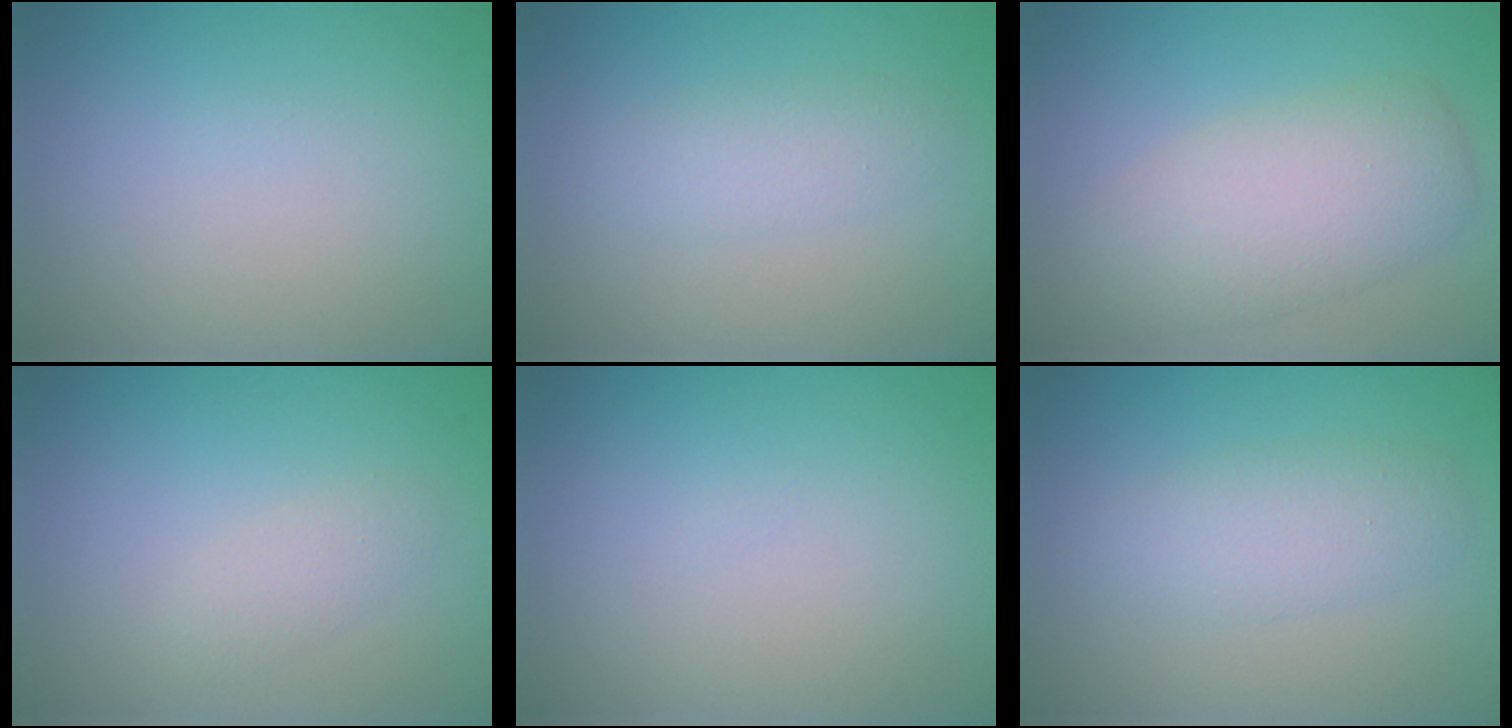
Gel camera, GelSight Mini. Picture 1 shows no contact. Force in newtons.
{"total": 2.2, "press": 2.2, "slide": 0.2}
{"total": 5.5, "press": 5.5, "slide": 0.5}
{"total": 1.4, "press": 1.4, "slide": 0.1}
{"total": 0.0}
{"total": 3.0, "press": 3.0, "slide": 0.1}